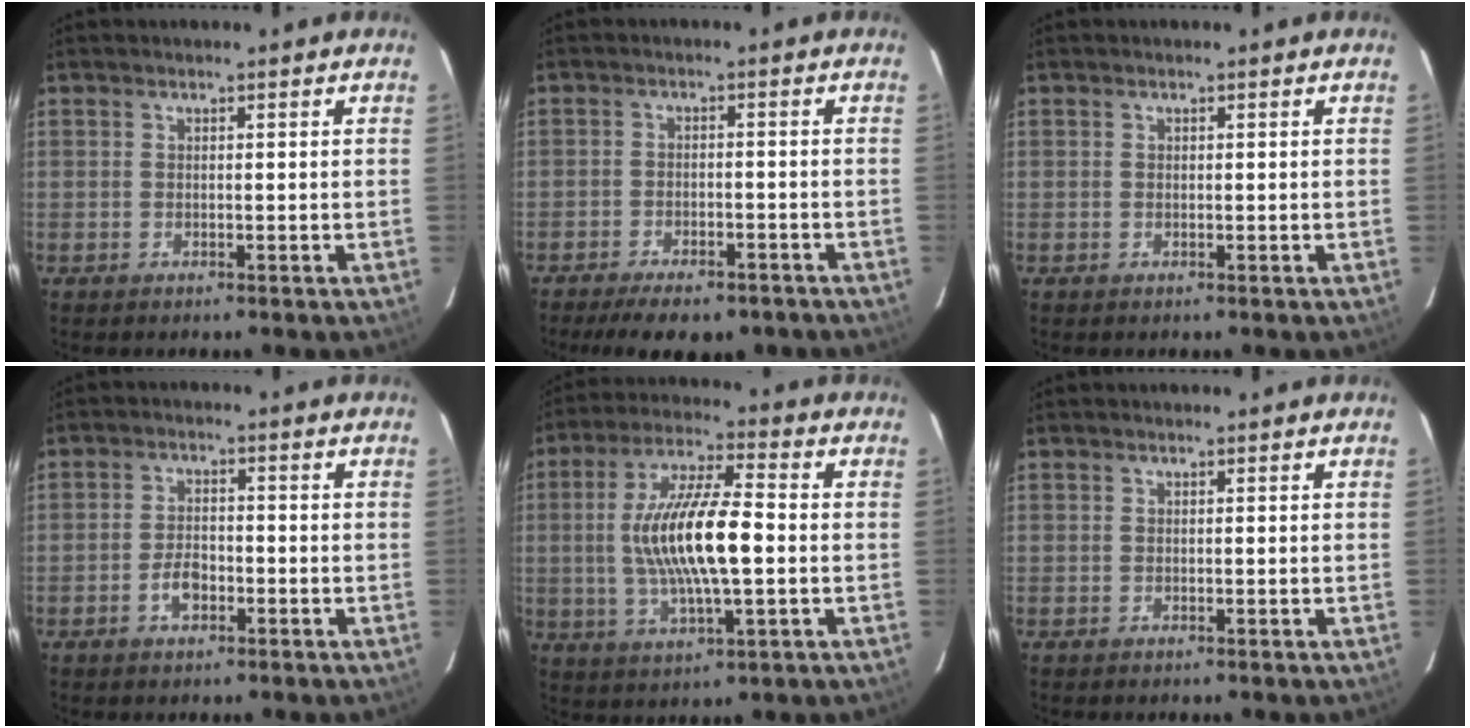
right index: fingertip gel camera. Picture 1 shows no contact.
{"total": 11.6, "force": [-9.1, 4.2, 5.8], "torque": [-0.127, -0.021, -0.127]}
{"total": 0.0}
{"total": 4.2, "force": [-1.9, 2.4, 2.8], "torque": [-0.058, 0.004, -0.033]}
{"total": 15.3, "force": [-0.6, 3.9, 14.8], "torque": [-0.286, 0.004, -0.011]}
{"total": 0.0}